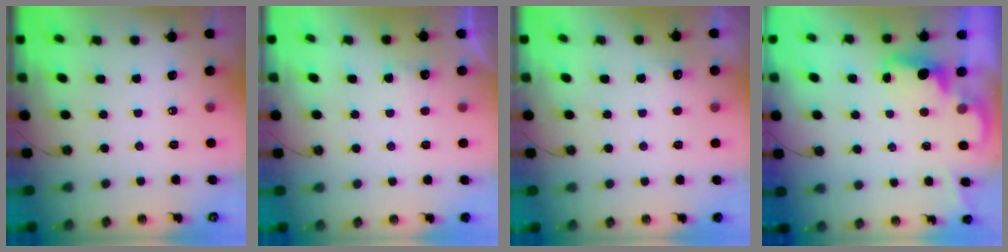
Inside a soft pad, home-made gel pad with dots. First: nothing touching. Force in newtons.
{"total": 6.0, "press": 5.9, "slide": 1.2}
{"total": 3.7, "press": 3.6, "slide": 1.0}
{"total": 2.1, "press": 2.1, "slide": 0.5}